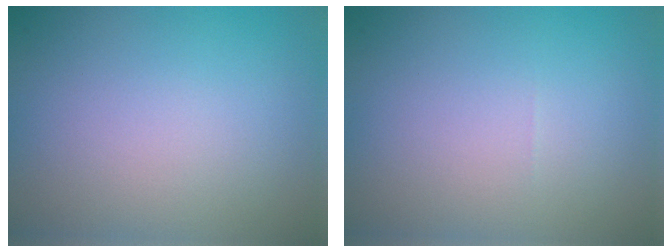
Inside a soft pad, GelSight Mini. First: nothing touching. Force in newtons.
{"total": 0.0}